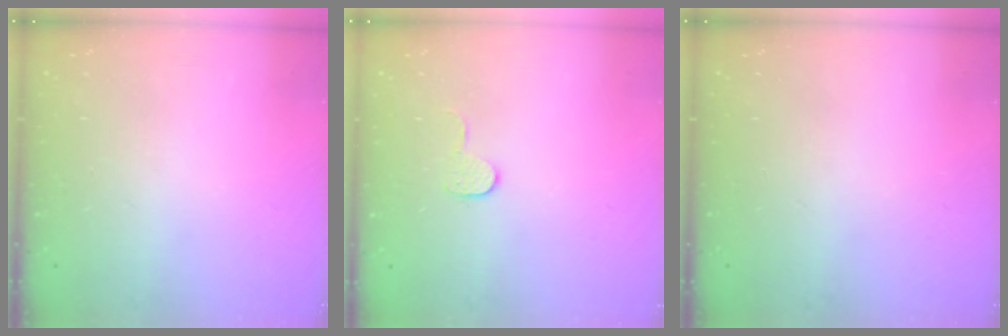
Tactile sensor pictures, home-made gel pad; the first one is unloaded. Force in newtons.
{"total": 5.7, "press": 5.7, "slide": 0.3}
{"total": 0.0}